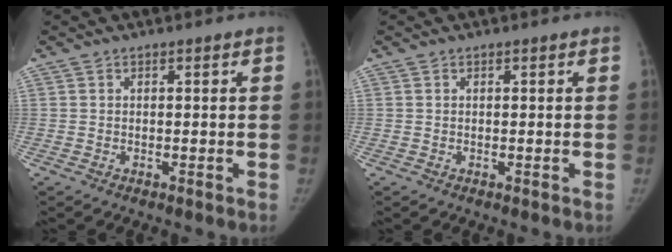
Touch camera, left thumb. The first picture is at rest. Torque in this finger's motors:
{"motor_torque": [0.14, -0.02, -0.01, -0.40, 0.02]}